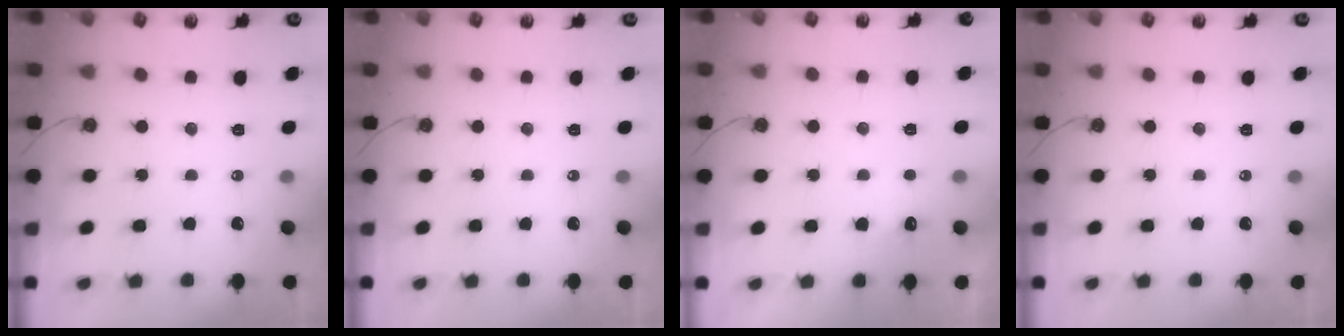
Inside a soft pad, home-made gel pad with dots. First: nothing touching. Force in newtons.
{"total": 0.0}
{"total": 3.2, "press": 3.1, "slide": 0.8}
{"total": 0.0}